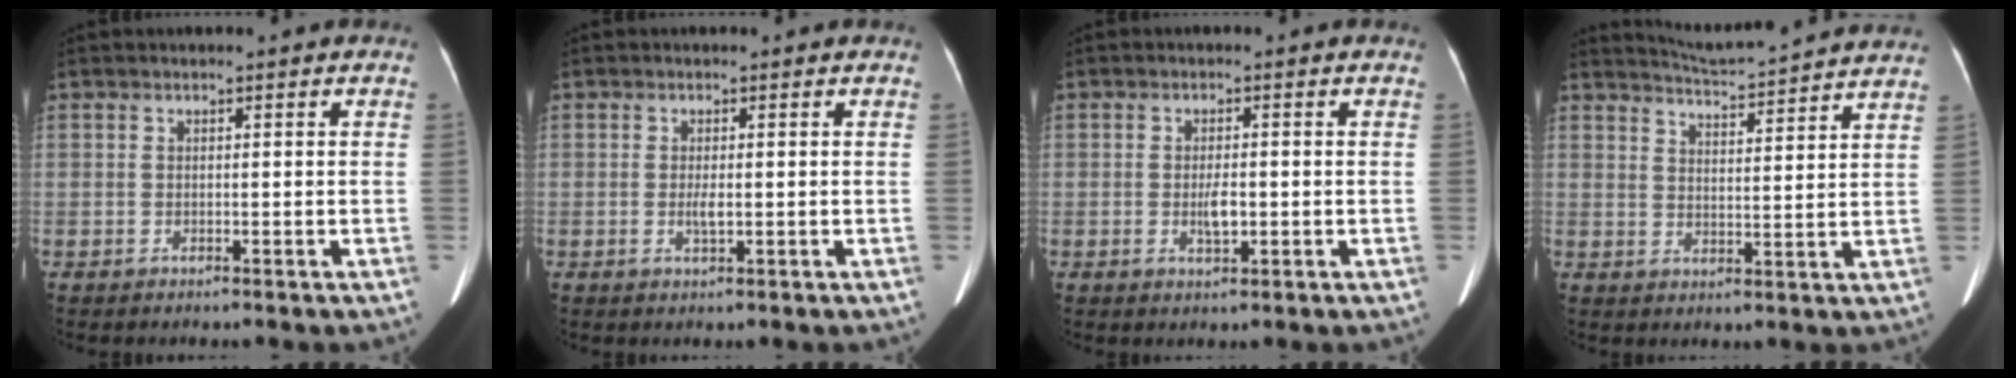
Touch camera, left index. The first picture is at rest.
{"total": 1.5, "force": [-0.2, 0.3, 1.4], "torque": [-0.030, -0.003, -0.003]}
{"total": 2.6, "force": [-0.5, 0.8, 2.4], "torque": [-0.047, -0.003, -0.007]}
{"total": 13.4, "force": [13.0, -0.4, 3.3], "torque": [-0.061, -0.009, 0.168]}